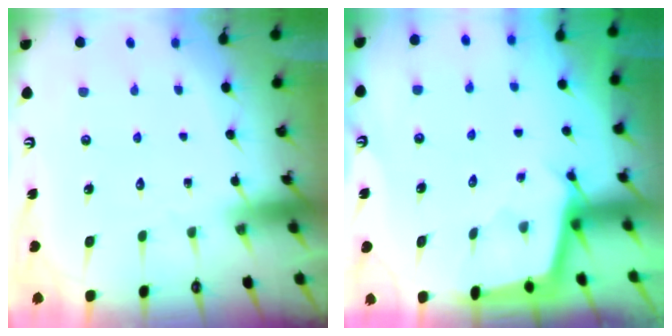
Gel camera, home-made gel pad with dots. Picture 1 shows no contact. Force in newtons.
{"total": 2.4, "press": 2.4, "slide": 0.2}